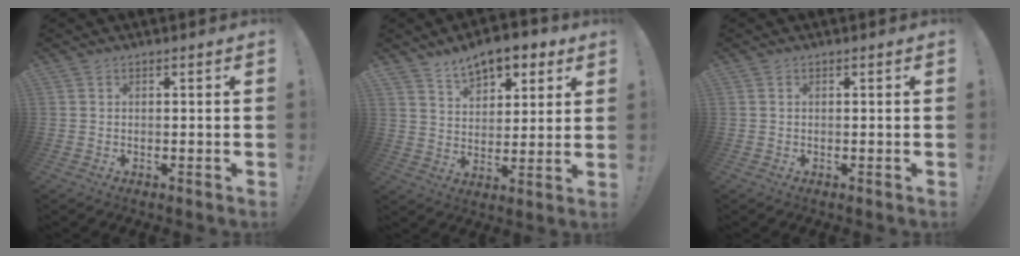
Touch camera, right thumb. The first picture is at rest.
{"total": 10.2, "force": [7.4, 5.6, 4.3], "torque": [-0.067, -0.043, 0.140]}
{"total": 0.0}